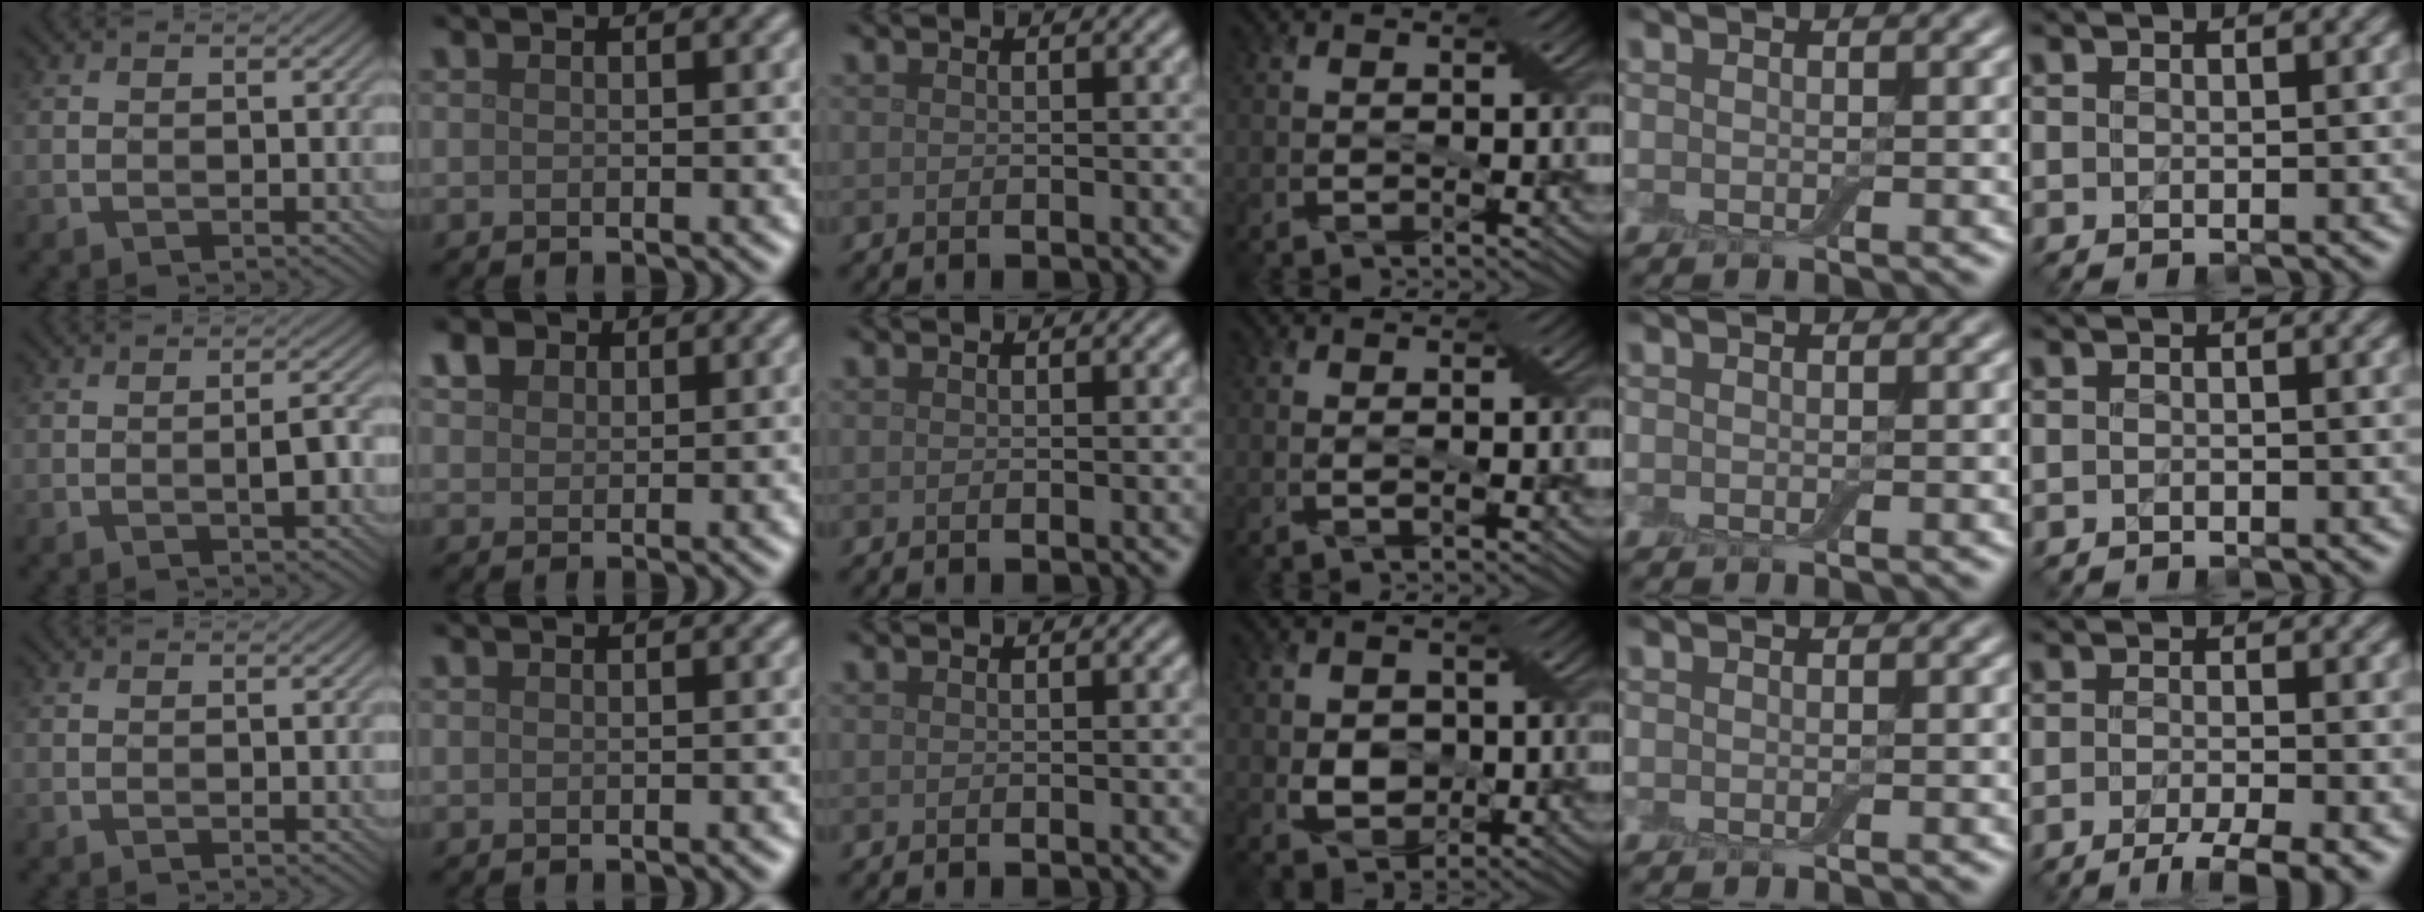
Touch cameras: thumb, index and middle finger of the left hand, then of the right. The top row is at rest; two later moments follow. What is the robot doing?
{"motion": "cut", "object": "cling film"}